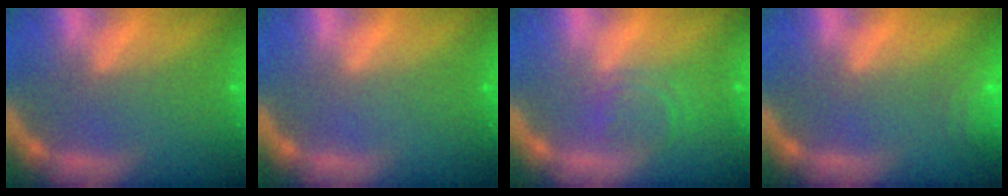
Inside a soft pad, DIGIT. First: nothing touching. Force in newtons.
{"total": 0.0}
{"total": 3.0}
{"total": 4.0}